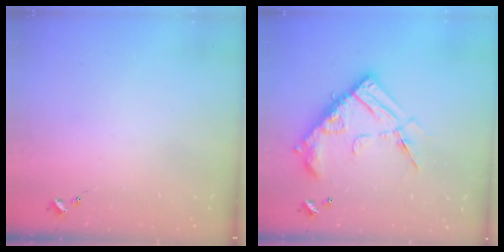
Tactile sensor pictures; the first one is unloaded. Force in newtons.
{"total": 18.6, "press": 18.5, "slide": 1.7}